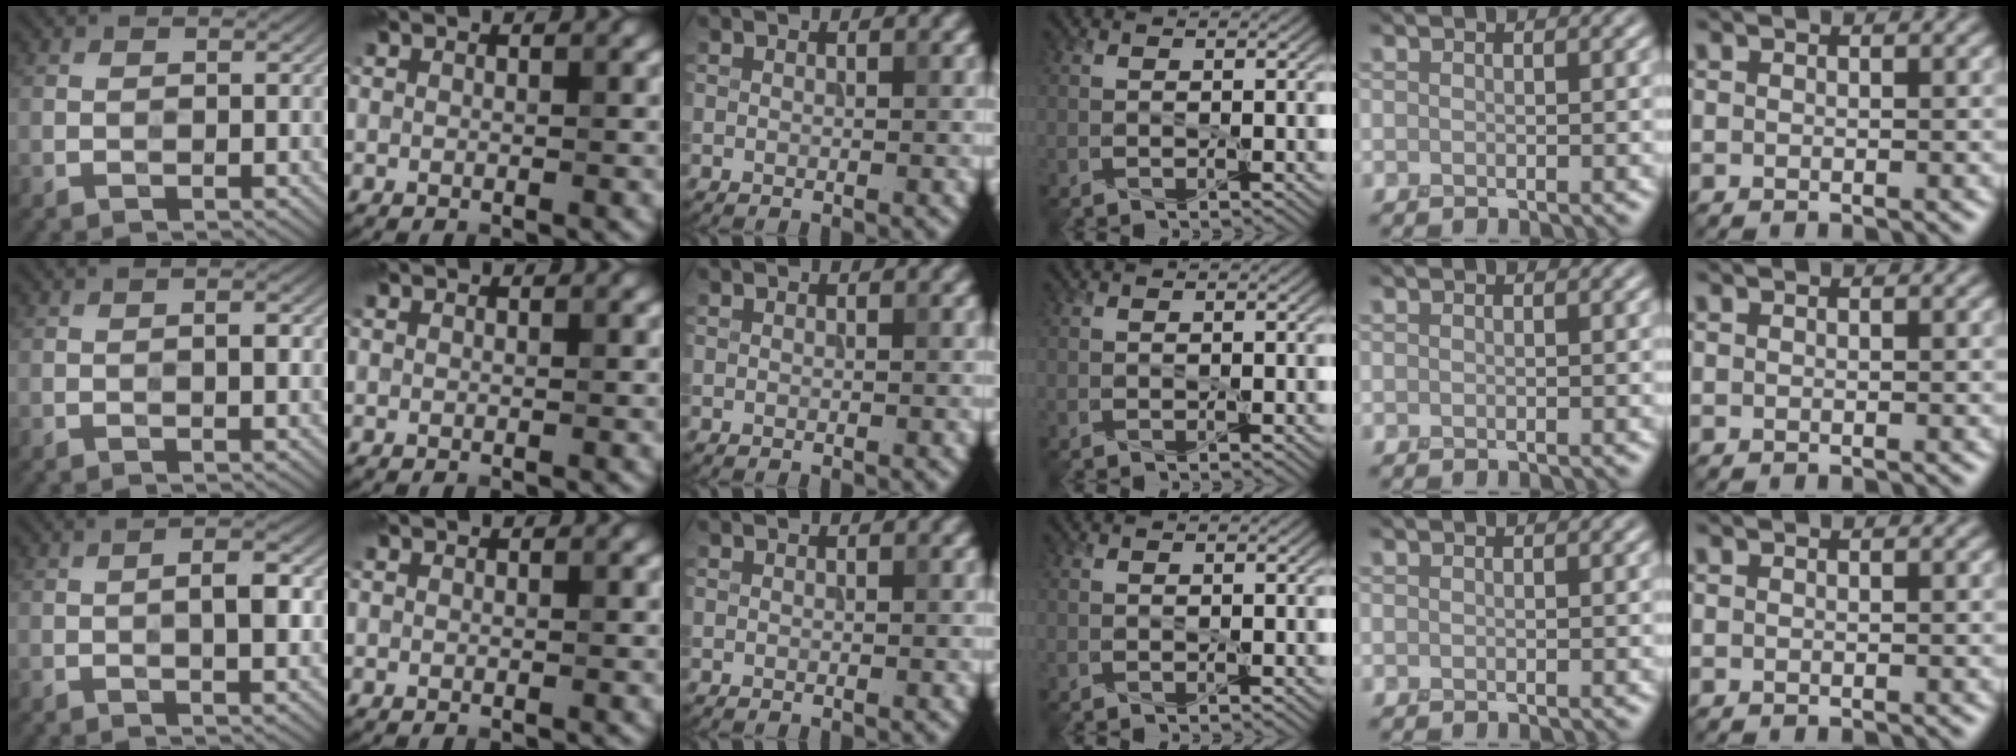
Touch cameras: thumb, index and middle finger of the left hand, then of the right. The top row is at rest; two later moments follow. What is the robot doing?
{"motion": "peel", "object": "bandage"}